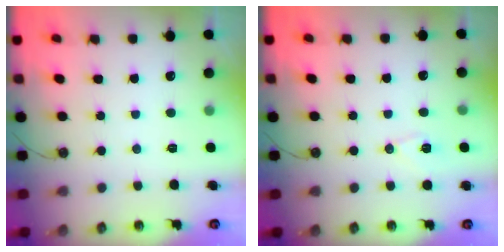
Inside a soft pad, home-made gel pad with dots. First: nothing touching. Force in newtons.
{"total": 6.8, "press": 6.4, "slide": 2.4}